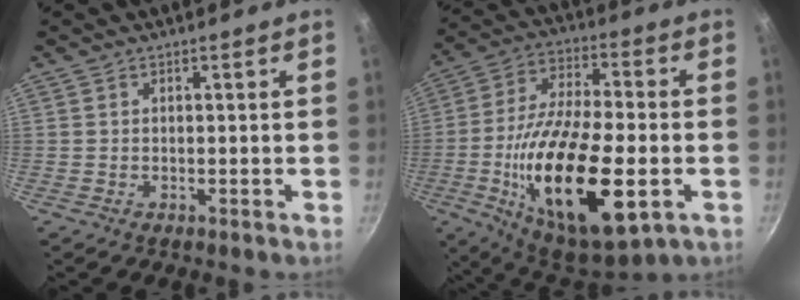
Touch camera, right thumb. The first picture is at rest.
{"total": 27.1, "force": [-6.8, 11.1, 23.8], "torque": [-0.417, 0.014, -0.109]}